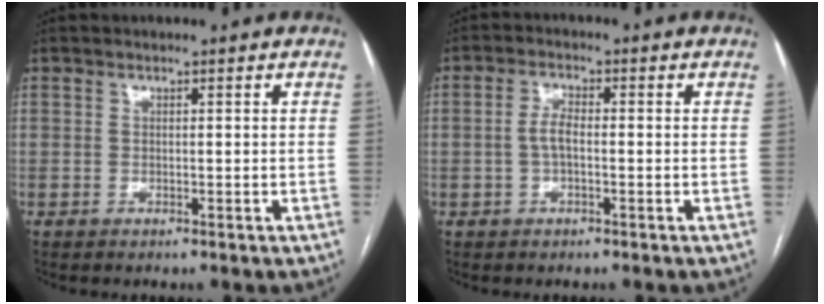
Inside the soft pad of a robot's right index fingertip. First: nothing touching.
{"total": 3.3, "force": [-0.4, 1.3, 3.1], "torque": [-0.064, 0.009, -0.007]}